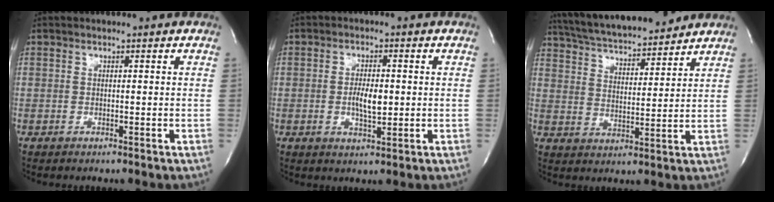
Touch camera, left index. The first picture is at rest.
{"total": 4.3, "force": [-0.3, 1.6, 4.0], "torque": [-0.074, -0.004, -0.002]}
{"total": 16.0, "force": [14.6, 2.4, 6.0], "torque": [-0.108, 0.023, 0.236]}